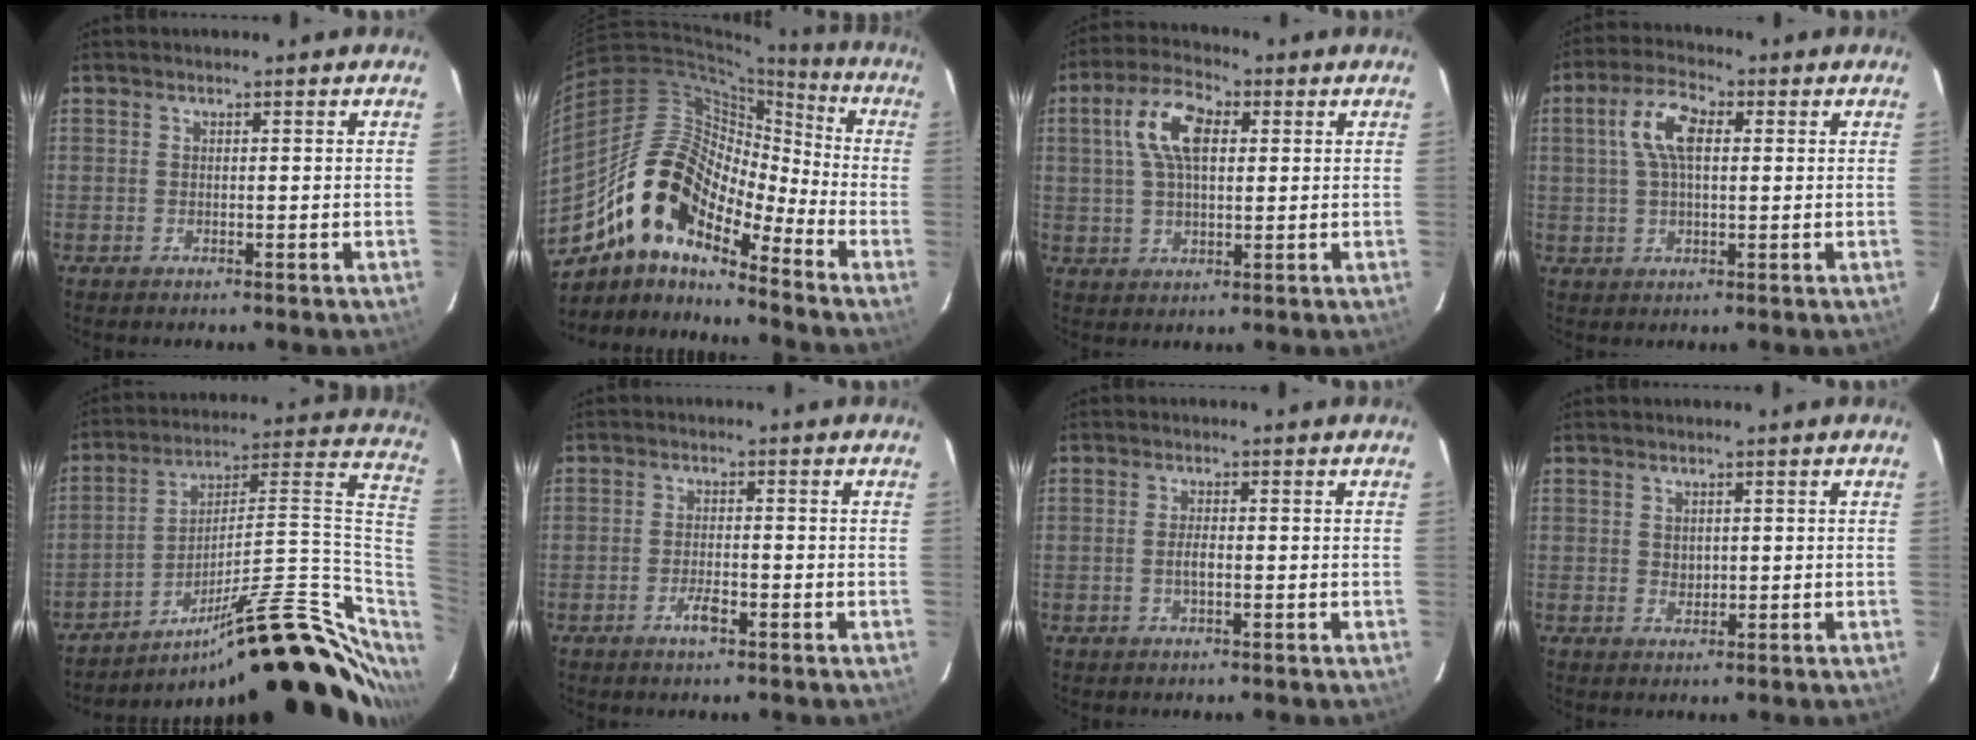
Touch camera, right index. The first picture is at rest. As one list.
[{"total": 16.3, "force": [-11.7, 6.3, 9.4], "torque": [-0.158, 0.002, -0.234]}, {"total": 9.8, "force": [2.6, 4.9, 8.0], "torque": [-0.157, 0.025, 0.046]}, {"total": 7.8, "force": [1.7, 3.6, 6.7], "torque": [-0.132, 0.020, 0.032]}, {"total": 27.8, "force": [-12.0, 8.3, 23.6], "torque": [-0.309, 0.032, -0.176]}, {"total": 3.3, "force": [-1.9, 1.1, 2.5], "torque": [-0.052, -0.002, -0.035]}, {"total": 1.8, "force": [-0.5, 0.6, 1.6], "torque": [-0.033, -0.001, -0.008]}, {"total": 1.5, "force": [0.4, 1.3, 0.5], "torque": [-0.004, 0.001, 0.010]}]